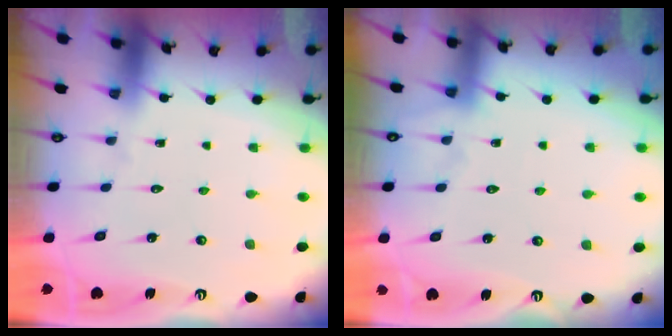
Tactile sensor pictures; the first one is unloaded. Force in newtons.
{"total": 5.1, "press": 5.1, "slide": 0.7}